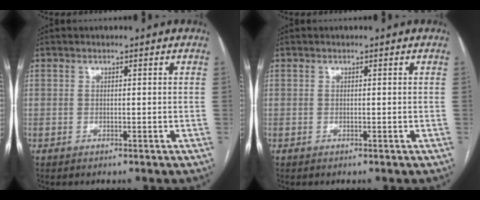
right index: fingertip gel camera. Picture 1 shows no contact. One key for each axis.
{"total": 0.0}